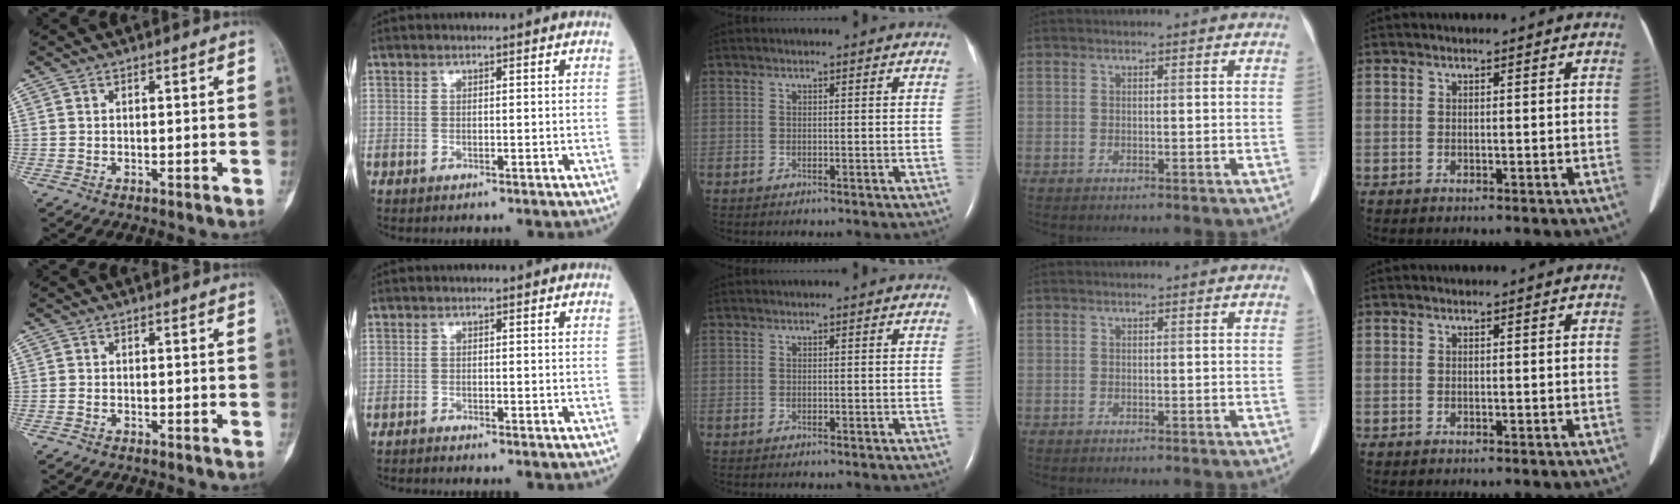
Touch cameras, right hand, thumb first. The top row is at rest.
{"thumb": {"total": 0.7, "force": [-0.5, 0.4, 0.4], "torque": [-0.010, 0.000, -0.012]}, "index": {"total": 1.2, "force": [-1.2, -0.2, 0.1], "torque": [0.000, 0.001, -0.021]}}